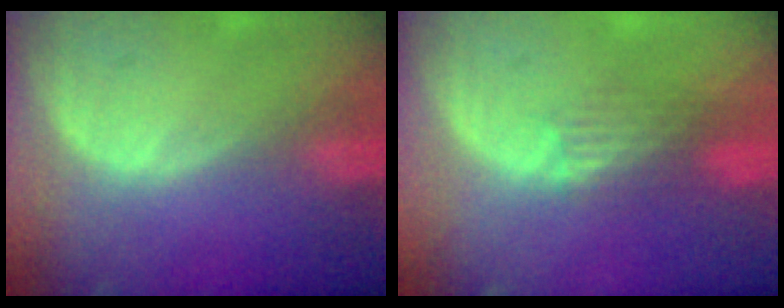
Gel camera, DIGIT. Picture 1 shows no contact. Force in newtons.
{"total": 3.3, "press": 3.1, "slide": 1.1}